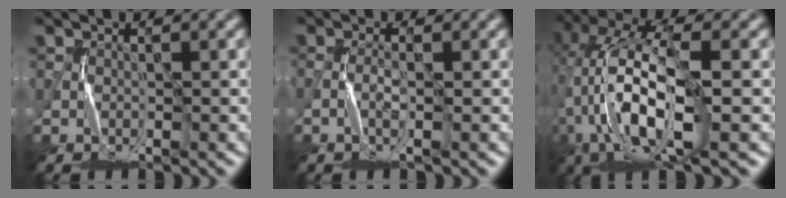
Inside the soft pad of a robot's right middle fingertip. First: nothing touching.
{"total": 1.4, "force": [-0.5, 0.1, 1.3], "torque": [-0.029, 0.005, -0.013]}
{"total": 11.6, "force": [-1.8, 4.4, 10.6], "torque": [-0.219, 0.016, -0.042]}